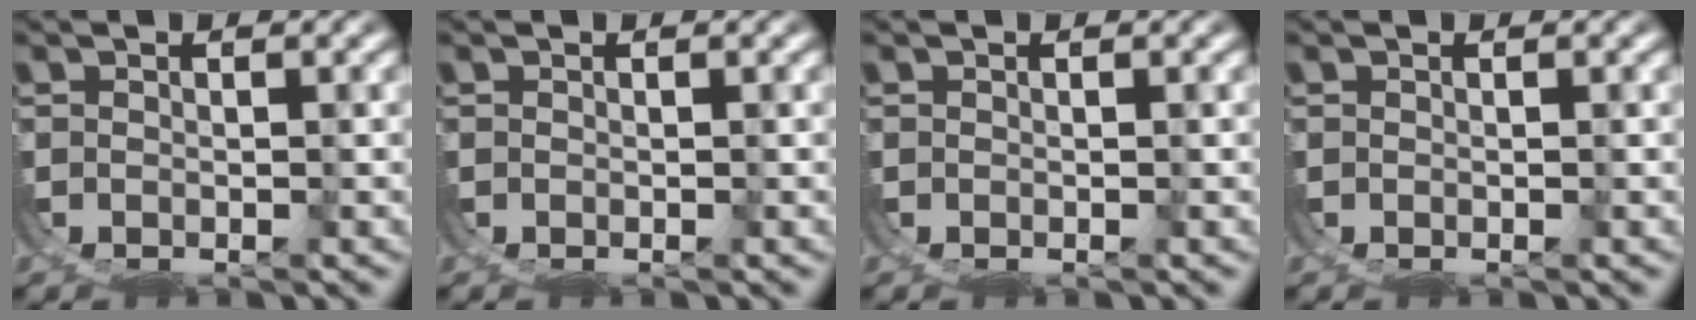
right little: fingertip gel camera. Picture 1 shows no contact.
{"total": 0.0}
{"total": 0.0}
{"total": 0.0}